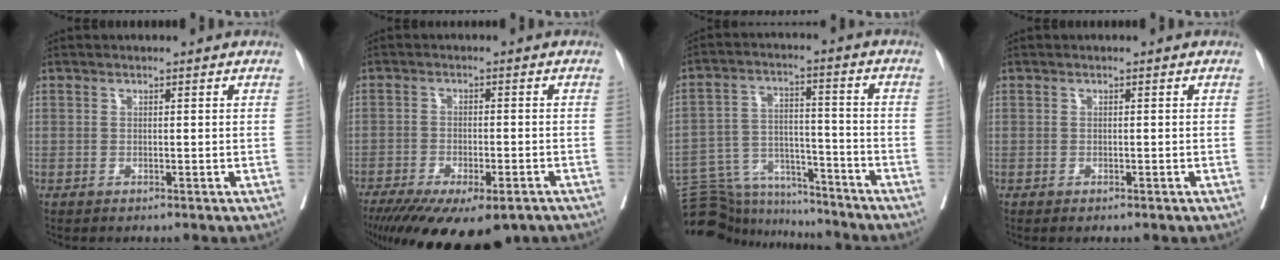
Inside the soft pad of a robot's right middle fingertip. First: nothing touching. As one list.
[{"total": 16.7, "force": [-11.9, 5.3, 10.5], "torque": [-0.179, -0.035, -0.171]}, {"total": 14.7, "force": [-14.1, 3.5, 2.5], "torque": [-0.050, 0.030, -0.223]}, {"total": 0.7, "force": [-0.5, 0.2, 0.4], "torque": [-0.011, -0.003, -0.006]}]